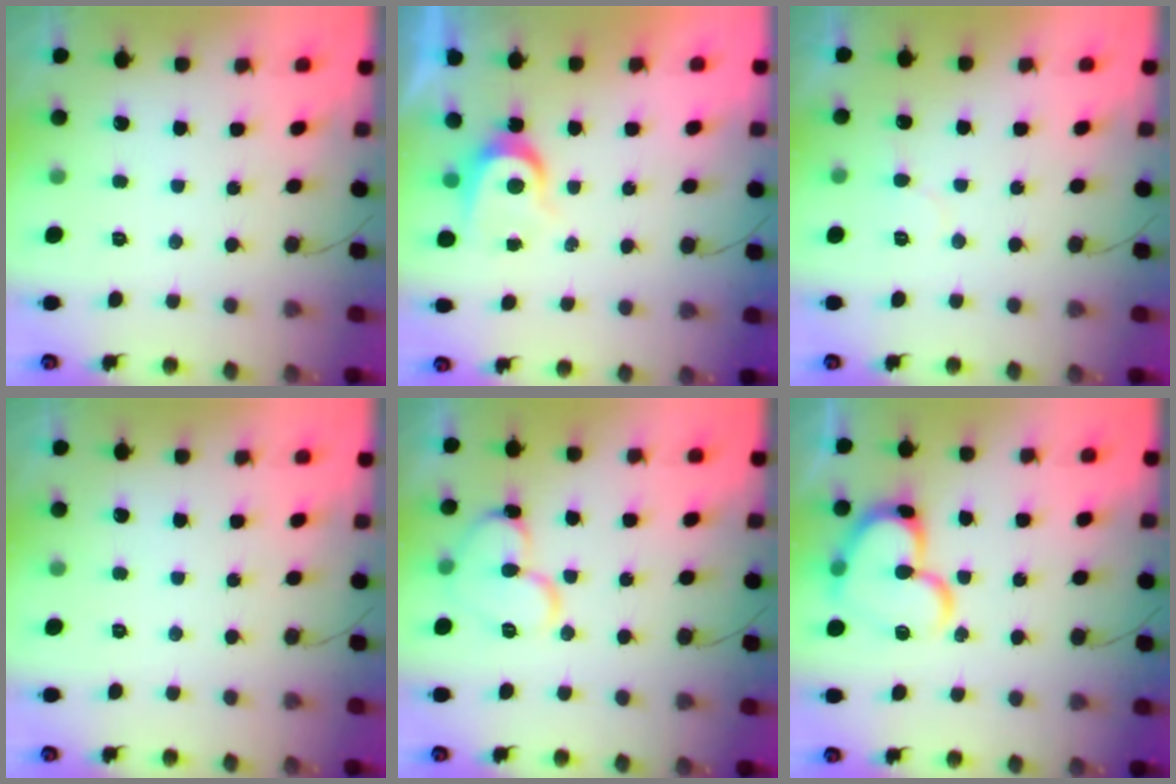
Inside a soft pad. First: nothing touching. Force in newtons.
{"total": 5.8, "press": 5.8, "slide": 0.3}
{"total": 5.7, "press": 5.7, "slide": 0.4}
{"total": 0.0}
{"total": 12.5, "press": 12.4, "slide": 1.6}
{"total": 16.8, "press": 16.7, "slide": 1.6}